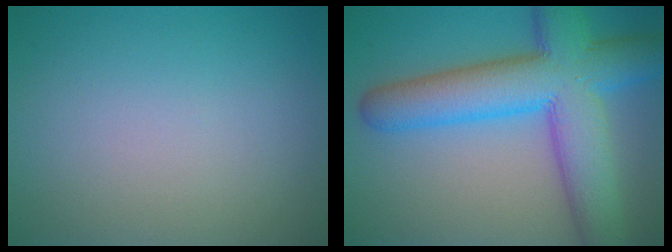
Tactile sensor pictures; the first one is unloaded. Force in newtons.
{"total": 10.9, "press": 10.9, "slide": 0.6}